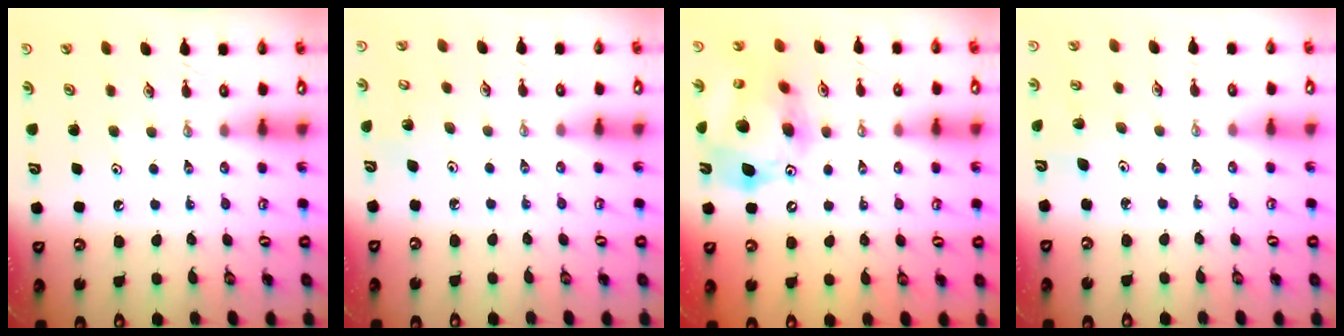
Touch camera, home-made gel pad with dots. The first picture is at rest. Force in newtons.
{"total": 2.8, "press": 2.7, "slide": 0.7}
{"total": 17.2, "press": 17.0, "slide": 2.7}
{"total": 2.4, "press": 2.2, "slide": 1.0}